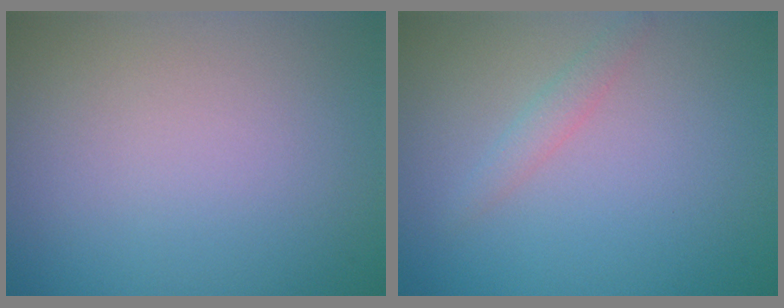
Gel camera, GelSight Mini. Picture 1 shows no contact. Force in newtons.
{"total": 1.3, "press": 1.3, "slide": 0.0}